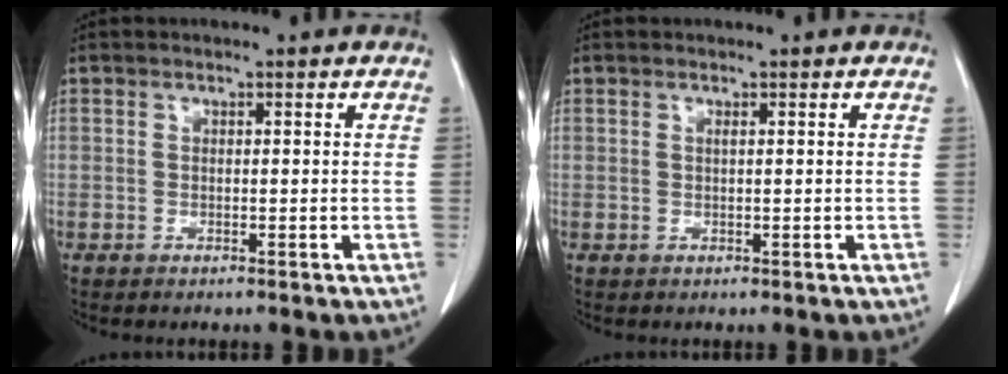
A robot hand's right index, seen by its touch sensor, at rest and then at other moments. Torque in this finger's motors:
{"motor_torque": [0.01, 0.00, 0.01, 0.02]}